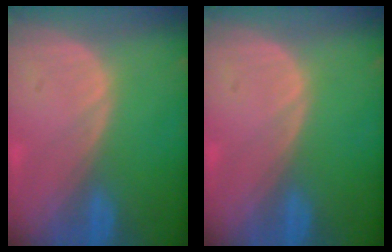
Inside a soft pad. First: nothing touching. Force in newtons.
{"total": 0.0}